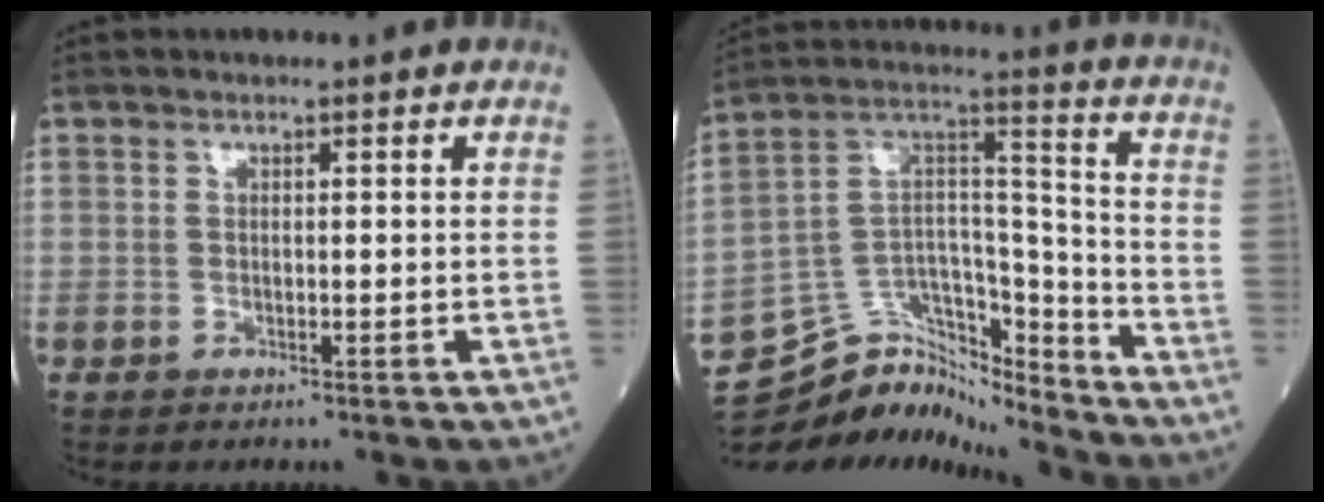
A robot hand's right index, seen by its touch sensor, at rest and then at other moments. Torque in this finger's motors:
{"motor_torque": [-1.01, -1.09, -0.18, -0.13]}